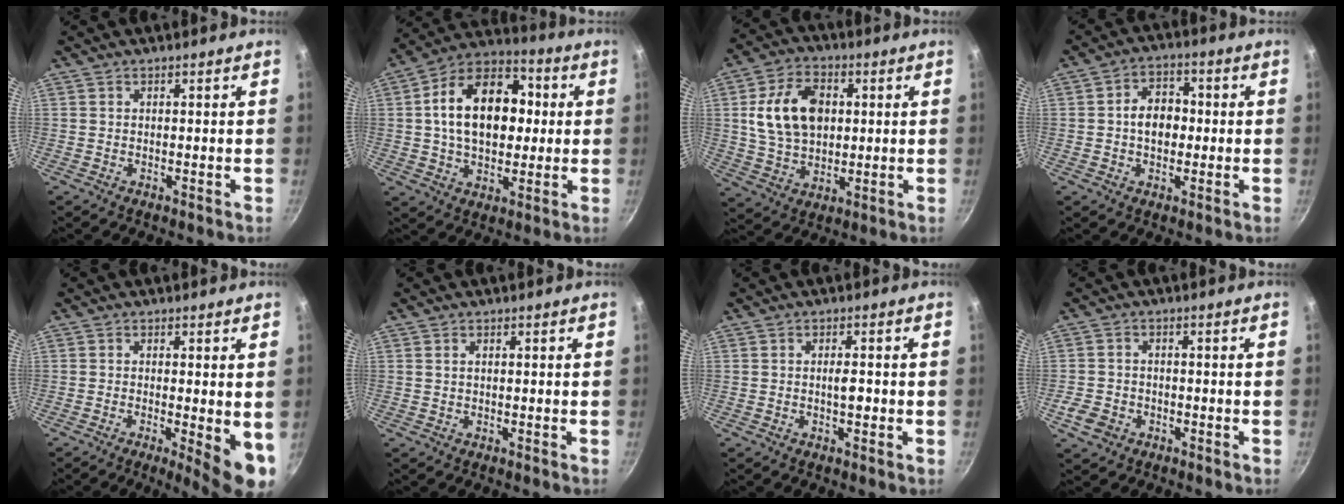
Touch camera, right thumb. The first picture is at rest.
{"total": 19.4, "force": [2.2, 13.0, 14.2], "torque": [-0.196, 0.028, 0.020]}
{"total": 14.4, "force": [2.5, 10.0, 10.0], "torque": [-0.159, 0.003, 0.043]}
{"total": 7.0, "force": [-0.3, 5.3, 4.6], "torque": [-0.039, 0.019, -0.010]}
{"total": 7.9, "force": [-1.4, 1.7, 7.6], "torque": [-0.093, -0.010, -0.013]}
{"total": 0.7, "force": [0.3, 0.4, 0.5], "torque": [-0.009, 0.002, 0.005]}
{"total": 2.6, "force": [-0.4, 1.0, 2.4], "torque": [-0.029, 0.006, -0.007]}
{"total": 4.5, "force": [-2.0, 3.5, 2.0], "torque": [-0.041, 0.019, -0.036]}